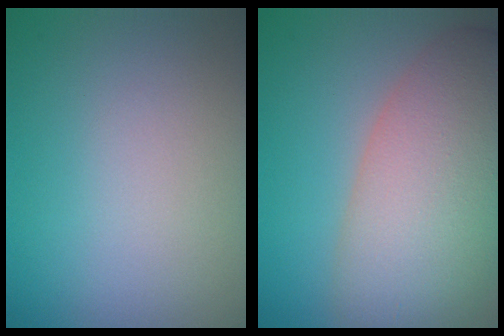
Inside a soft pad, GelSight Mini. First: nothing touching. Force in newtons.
{"total": 10.3, "press": 10.3, "slide": 0.7}